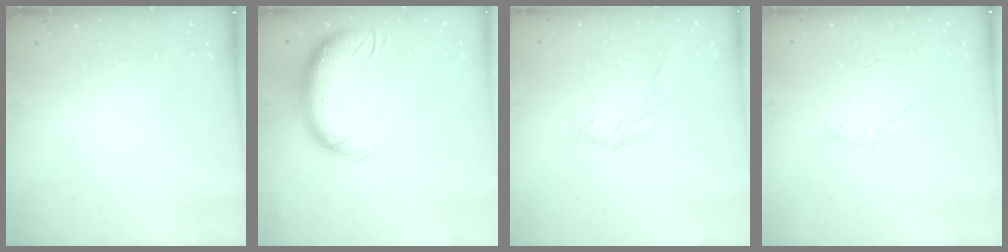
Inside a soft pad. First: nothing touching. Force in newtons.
{"total": 11.7, "press": 11.2, "slide": 3.2}
{"total": 7.4, "press": 7.2, "slide": 1.6}
{"total": 3.6, "press": 3.5, "slide": 0.9}